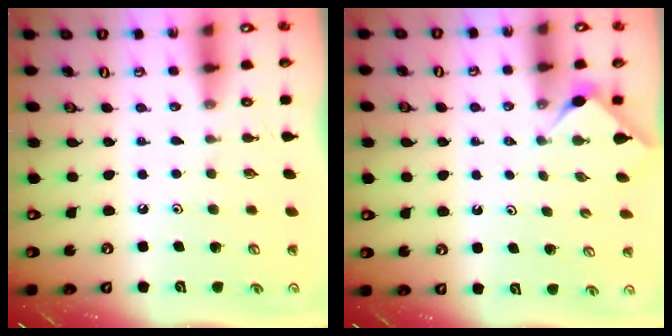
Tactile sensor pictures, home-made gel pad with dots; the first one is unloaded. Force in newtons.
{"total": 3.2, "press": 3.1, "slide": 0.6}